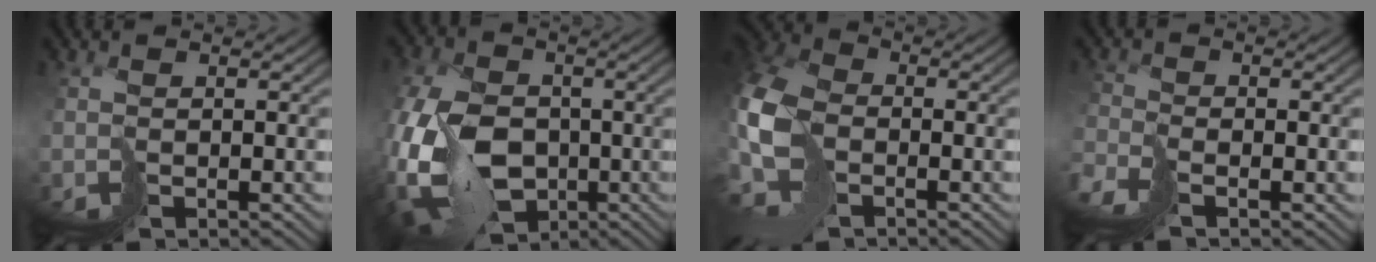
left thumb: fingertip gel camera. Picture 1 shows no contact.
{"total": 16.4, "force": [-4.1, 11.7, 10.8], "torque": [-0.256, -0.033, -0.061]}
{"total": 9.2, "force": [-1.7, 6.6, 6.2], "torque": [-0.174, -0.007, -0.042]}
{"total": 2.5, "force": [-2.5, 0.0, 0.3], "torque": [0.003, 0.000, -0.062]}